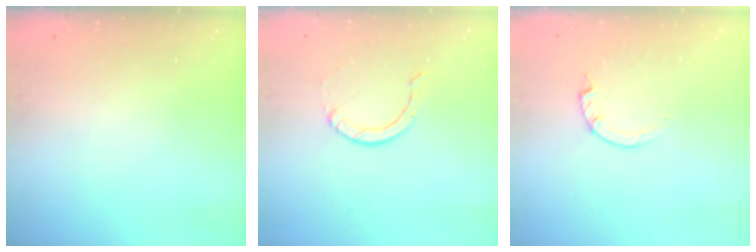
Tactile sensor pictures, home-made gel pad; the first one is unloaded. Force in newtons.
{"total": 0.9, "press": 0.9, "slide": 0.1}
{"total": 0.9, "press": 0.8, "slide": 0.2}